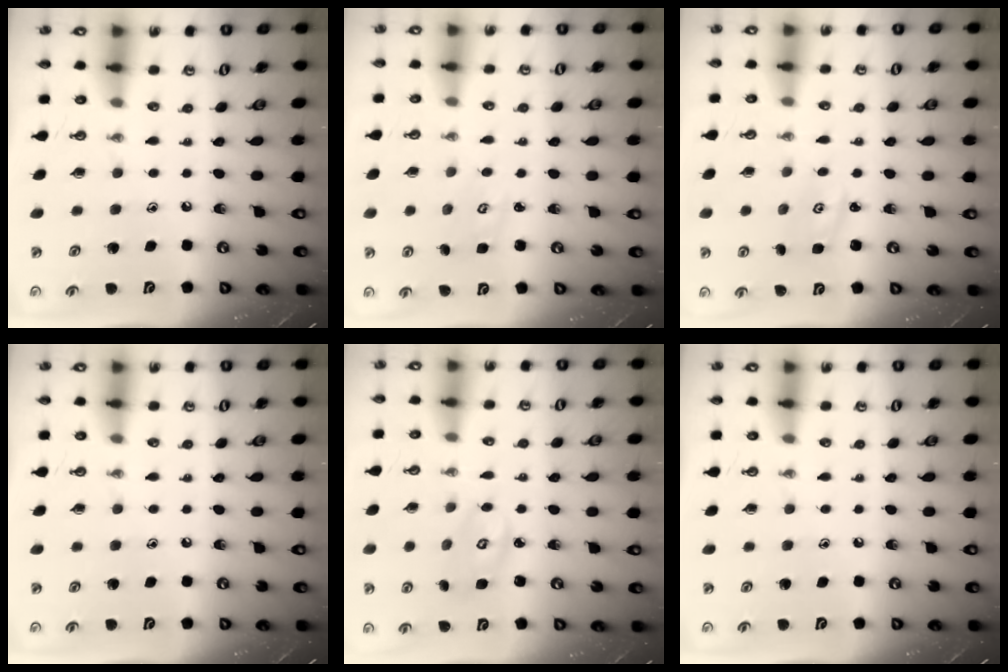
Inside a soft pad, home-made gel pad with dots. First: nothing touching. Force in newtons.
{"total": 1.7, "press": 1.7, "slide": 0.2}
{"total": 1.7, "press": 1.7, "slide": 0.2}
{"total": 0.0}
{"total": 4.4, "press": 4.3, "slide": 0.5}
{"total": 0.0}